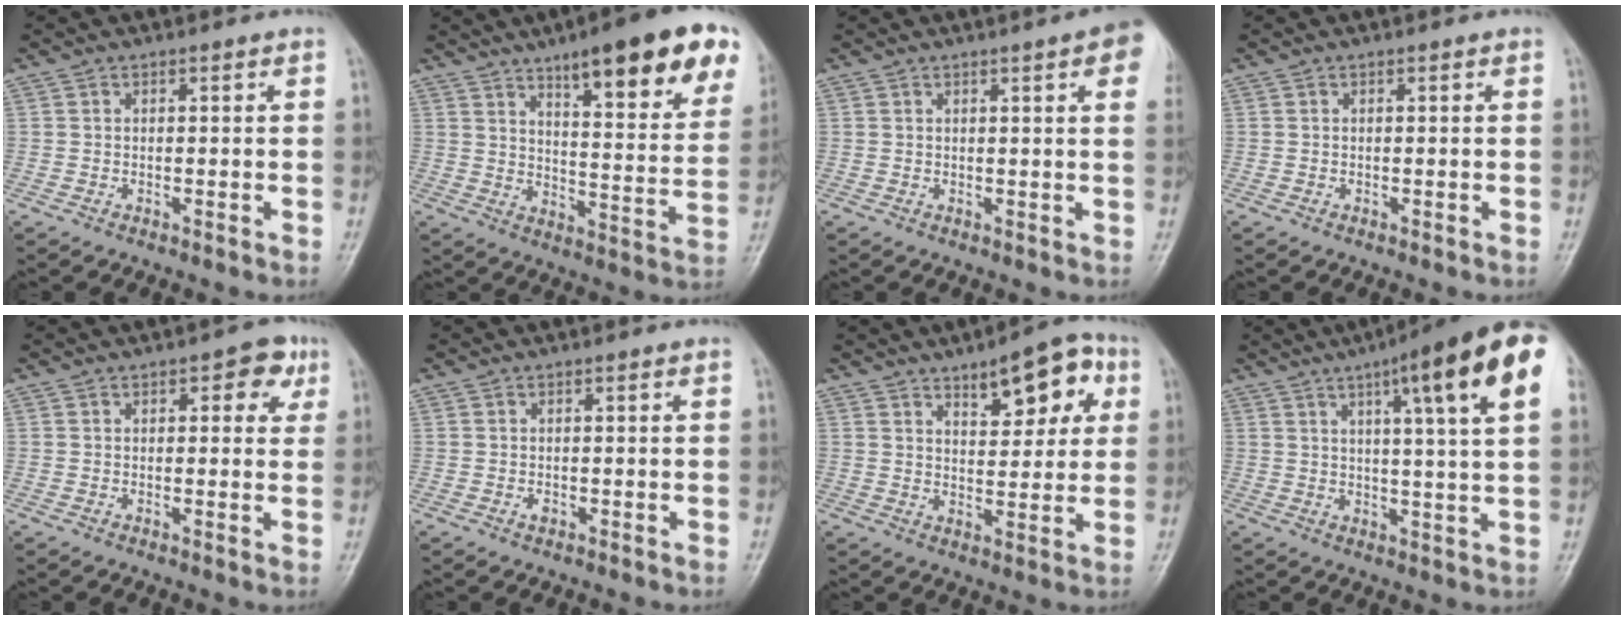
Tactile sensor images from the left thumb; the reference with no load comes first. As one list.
[{"total": 22.4, "force": [13.3, 5.5, 17.2], "torque": [-0.201, -0.046, 0.184]}, {"total": 7.2, "force": [3.2, 1.0, 6.3], "torque": [-0.063, 0.003, 0.032]}, {"total": 0.0}, {"total": 5.0, "force": [2.1, 2.7, 3.7], "torque": [-0.013, -0.001, 0.015]}, {"total": 0.9, "force": [-0.2, 0.6, 0.6], "torque": [-0.006, 0.000, -0.003]}, {"total": 11.4, "force": [5.5, 5.0, 8.7], "torque": [-0.083, -0.012, 0.074]}, {"total": 17.2, "force": [7.8, 1.8, 15.2], "torque": [-0.206, -0.010, 0.097]}]